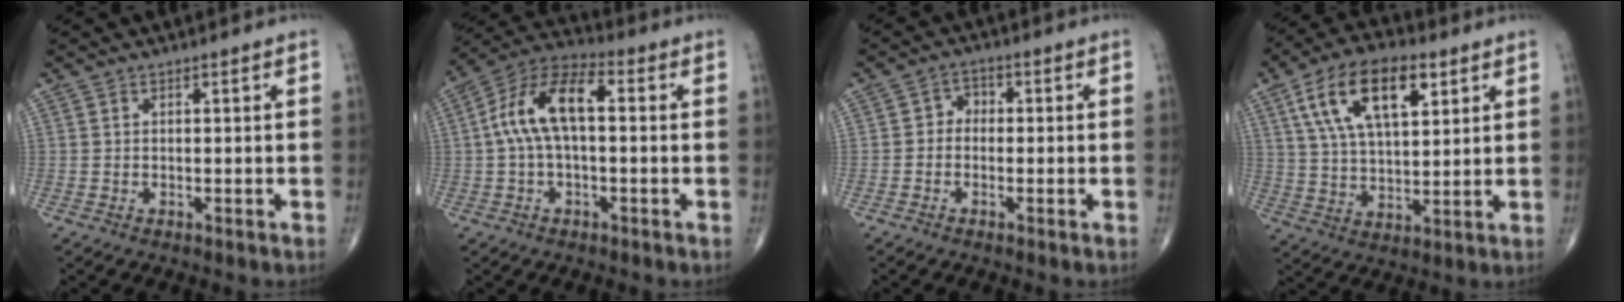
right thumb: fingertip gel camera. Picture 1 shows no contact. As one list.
[{"total": 12.2, "force": [1.0, 5.8, 10.7], "torque": [-0.210, 0.042, 0.008]}, {"total": 2.8, "force": [-0.5, 2.3, 1.6], "torque": [-0.006, 0.014, -0.022]}, {"total": 16.3, "force": [7.0, 7.7, 12.6], "torque": [-0.209, -0.008, 0.125]}]